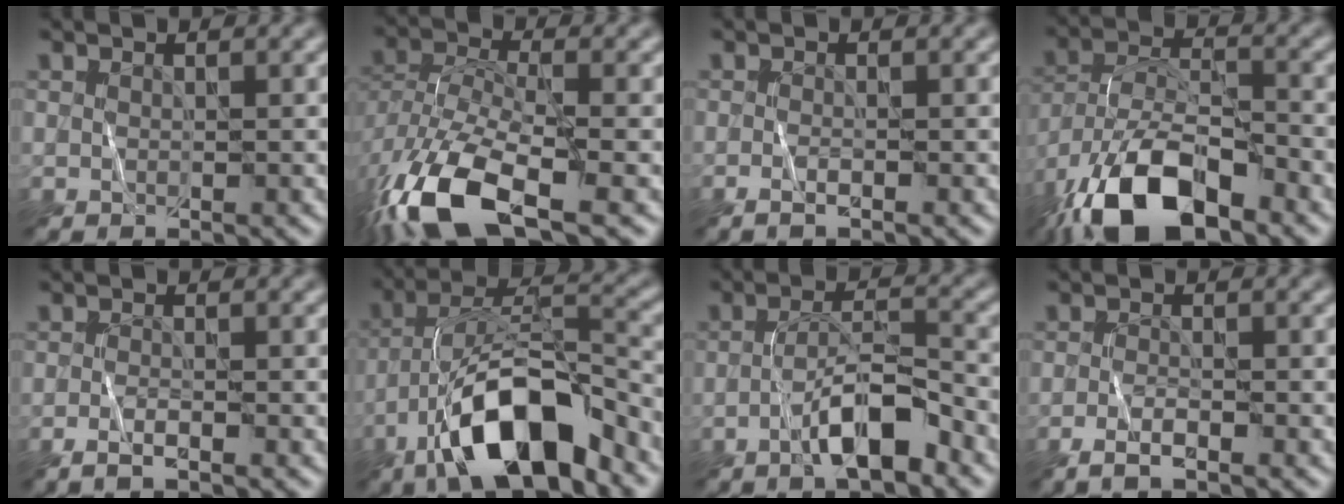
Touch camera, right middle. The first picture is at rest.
{"total": 12.1, "force": [-6.8, 5.3, 8.5], "torque": [-0.188, -0.025, -0.126]}
{"total": 1.2, "force": [-0.7, 0.2, 1.0], "torque": [-0.018, 0.001, -0.014]}
{"total": 12.8, "force": [-8.3, 5.1, 8.2], "torque": [-0.162, -0.002, -0.158]}
{"total": 1.8, "force": [-1.1, 0.4, 1.4], "torque": [-0.027, 0.002, -0.025]}
{"total": 11.6, "force": [-6.6, 3.8, 8.7], "torque": [-0.154, 0.019, -0.121]}
{"total": 5.3, "force": [-2.8, 1.3, 4.3], "torque": [-0.073, 0.012, -0.051]}
{"total": 2.2, "force": [-1.5, 0.5, 1.6], "torque": [-0.035, 0.001, -0.031]}